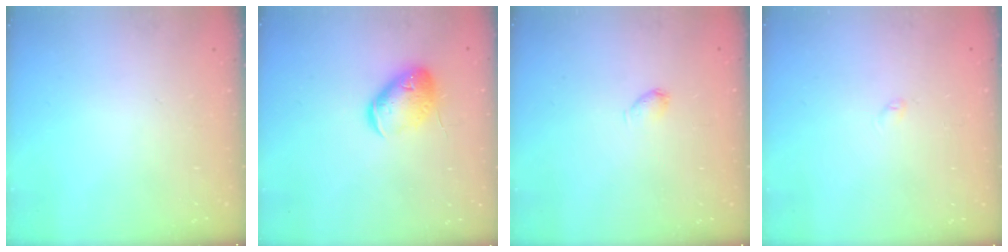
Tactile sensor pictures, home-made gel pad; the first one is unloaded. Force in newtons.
{"total": 11.9, "press": 11.8, "slide": 1.4}
{"total": 3.2, "press": 3.2, "slide": 0.5}
{"total": 2.6, "press": 2.6, "slide": 0.4}